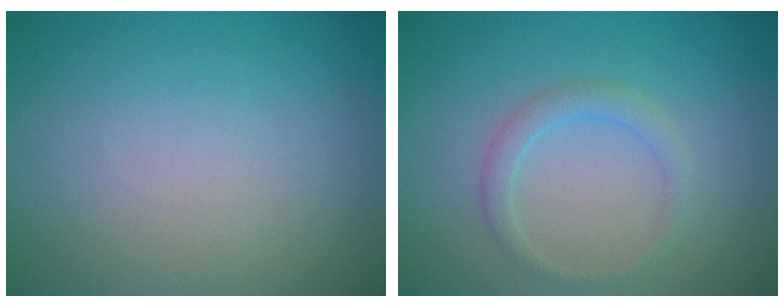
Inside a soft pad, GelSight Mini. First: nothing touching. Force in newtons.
{"total": 1.8, "press": 1.8, "slide": 0.0}